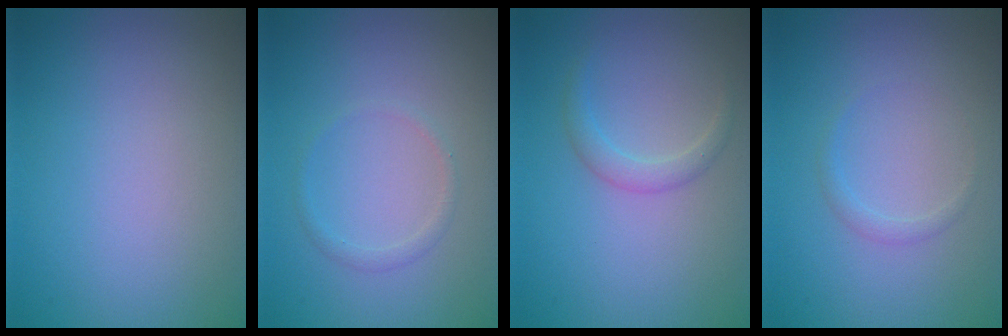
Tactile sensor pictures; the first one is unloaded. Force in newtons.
{"total": 0.9, "press": 0.9, "slide": 0.1}
{"total": 1.5, "press": 1.5, "slide": 0.1}
{"total": 0.8, "press": 0.8, "slide": 0.1}